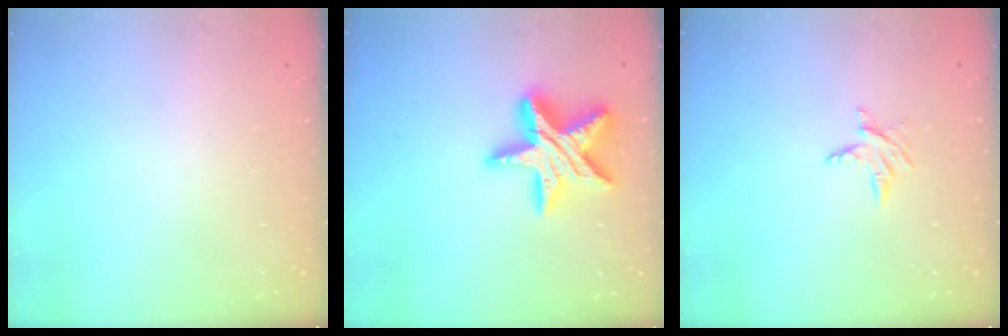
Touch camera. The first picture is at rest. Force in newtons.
{"total": 19.2, "press": 19.2, "slide": 1.4}
{"total": 3.8, "press": 3.8, "slide": 0.4}